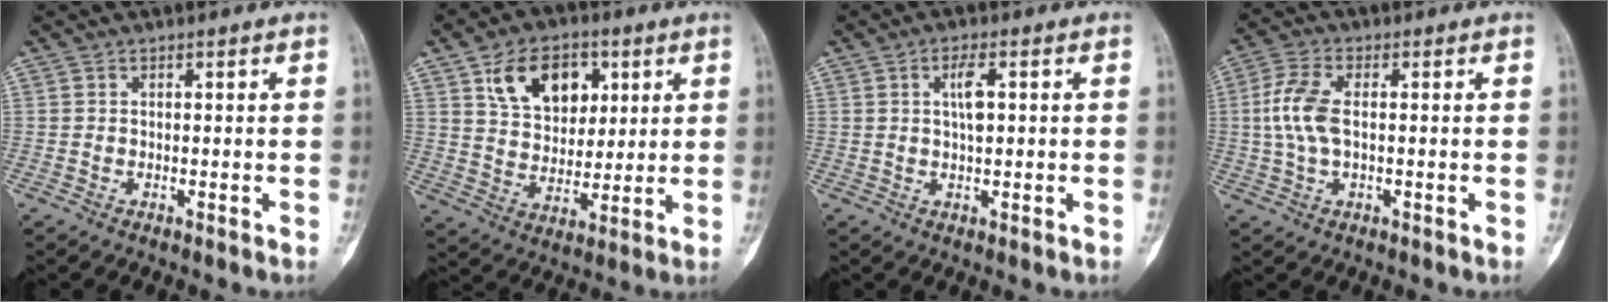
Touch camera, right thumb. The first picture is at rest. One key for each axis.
{"total": 13.5, "fx": 5.6, "fy": 9.1, "fz": 8.2, "tx": -0.095, "ty": -0.019, "tz": 0.101}
{"total": 4.0, "fx": 0.8, "fy": 1.3, "fz": 3.7, "tx": -0.068, "ty": 0.002, "tz": 0.014}
{"total": 7.6, "fx": 0.3, "fy": 3.8, "fz": 6.6, "tx": -0.157, "ty": 0.012, "tz": 0.005}